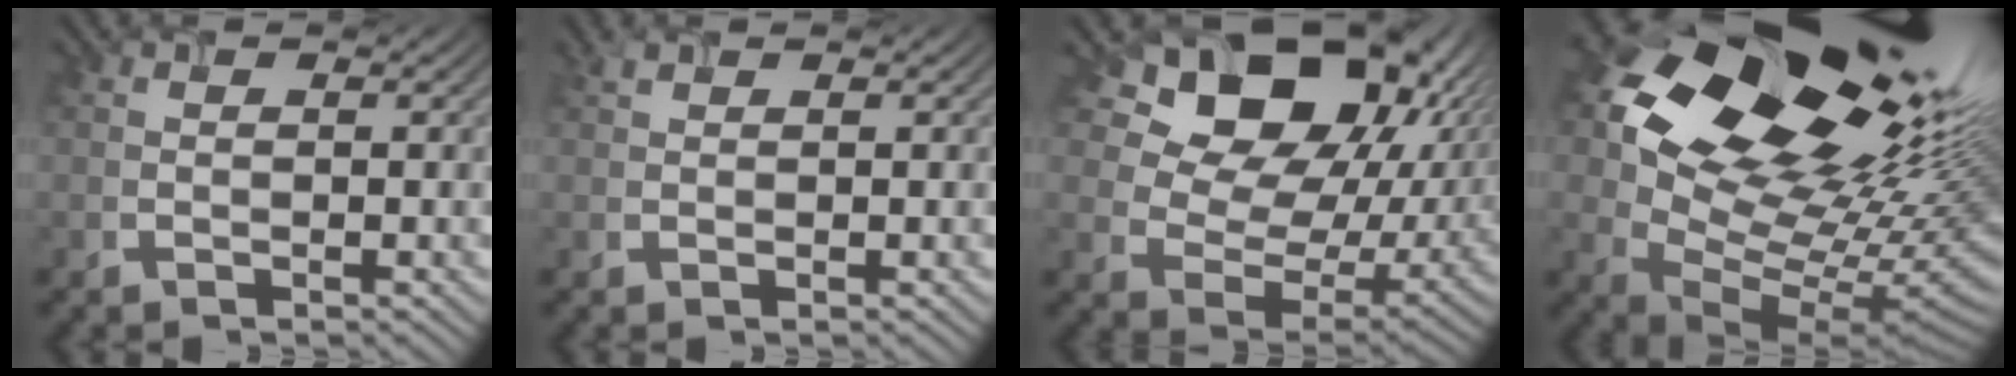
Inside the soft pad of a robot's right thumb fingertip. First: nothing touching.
{"total": 0.9, "force": [0.7, 0.3, 0.4], "torque": [-0.014, 0.002, 0.016]}
{"total": 18.3, "force": [8.2, 12.8, 10.3], "torque": [-0.186, 0.023, 0.151]}
{"total": 21.0, "force": [9.2, 12.7, 13.9], "torque": [-0.242, -0.007, 0.184]}